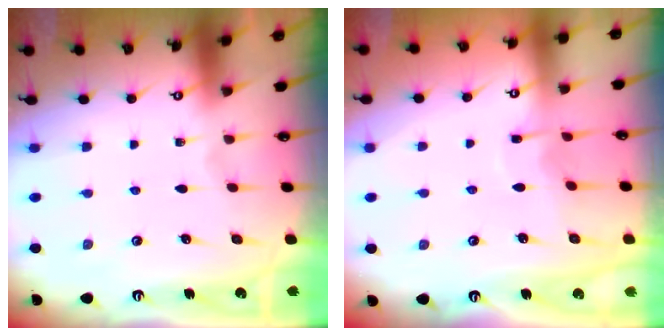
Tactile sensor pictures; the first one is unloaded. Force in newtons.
{"total": 2.8, "press": 2.8, "slide": 0.4}